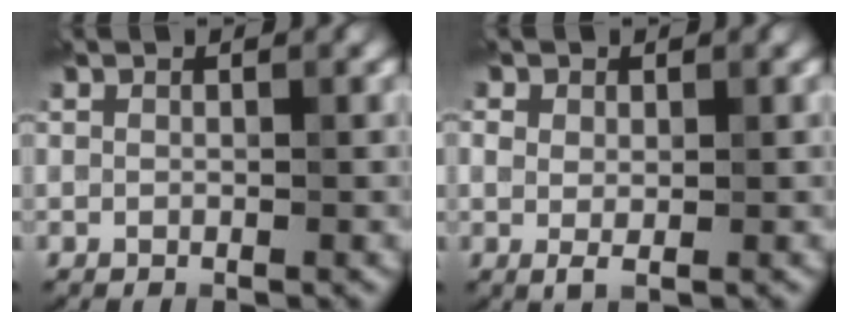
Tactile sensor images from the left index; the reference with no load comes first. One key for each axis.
{"total": 1.4, "fx": 0.3, "fy": 0.9, "fz": 1.0, "tx": -0.017, "ty": 0.001, "tz": 0.004}